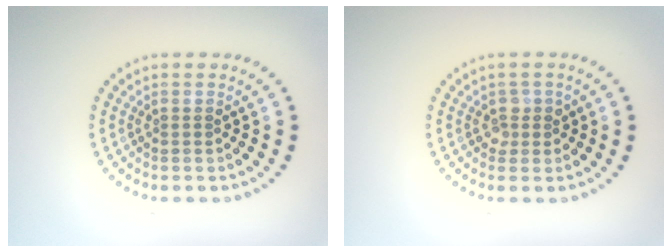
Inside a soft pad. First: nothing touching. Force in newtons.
{"total": 1.4, "press": 1.2, "slide": 0.7}